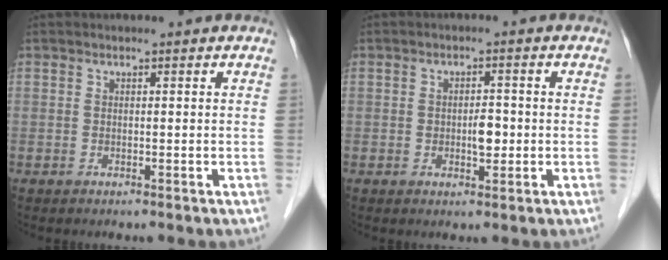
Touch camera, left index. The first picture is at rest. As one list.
[{"total": 2.8, "force": [-0.4, 1.4, 2.4], "torque": [-0.037, 0.003, -0.003]}]